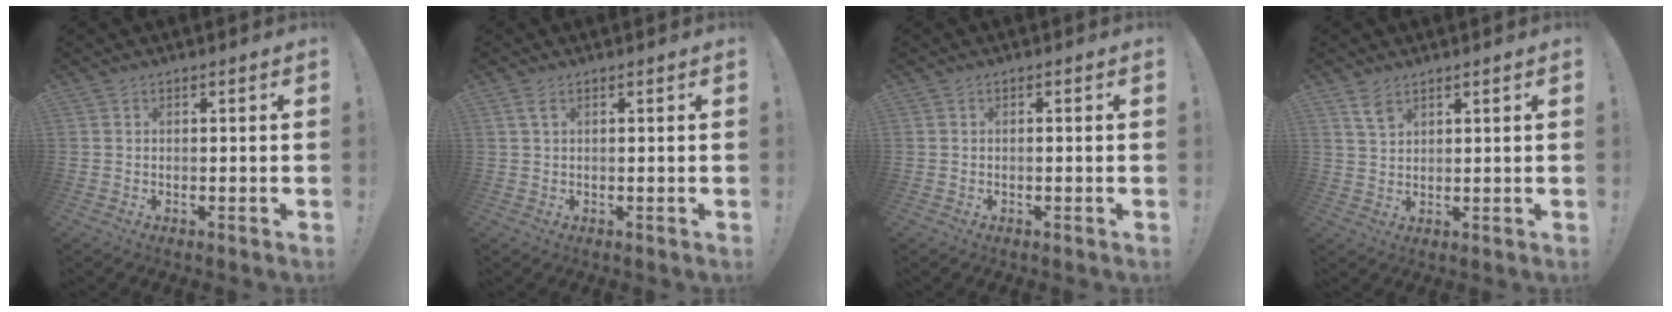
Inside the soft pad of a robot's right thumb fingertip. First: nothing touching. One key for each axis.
{"total": 2.1, "fx": 0.9, "fy": 0.7, "fz": 1.7, "tx": -0.038, "ty": 0.004, "tz": 0.016}
{"total": 0.6, "fx": -0.5, "fy": 0.0, "fz": 0.4, "tx": -0.010, "ty": 0.000, "tz": -0.007}
{"total": 4.3, "fx": 3.0, "fy": 2.1, "fz": 2.3, "tx": -0.029, "ty": -0.019, "tz": 0.053}